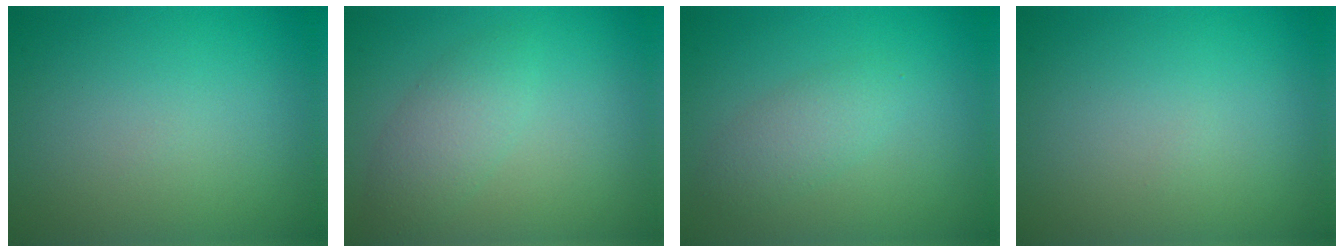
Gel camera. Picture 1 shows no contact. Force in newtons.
{"total": 2.7, "press": 2.7, "slide": 0.0}
{"total": 2.2, "press": 2.2, "slide": 0.1}
{"total": 0.0}